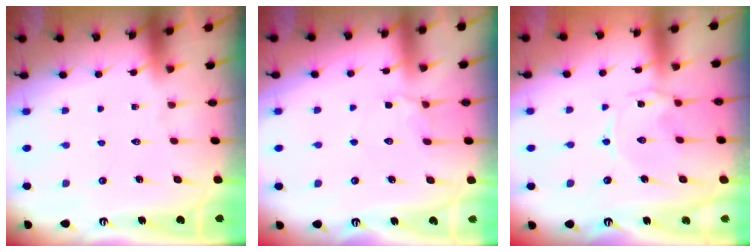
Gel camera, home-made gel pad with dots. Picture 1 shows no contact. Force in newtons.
{"total": 4.2, "press": 4.2, "slide": 0.9}
{"total": 1.0, "press": 1.0, "slide": 0.1}